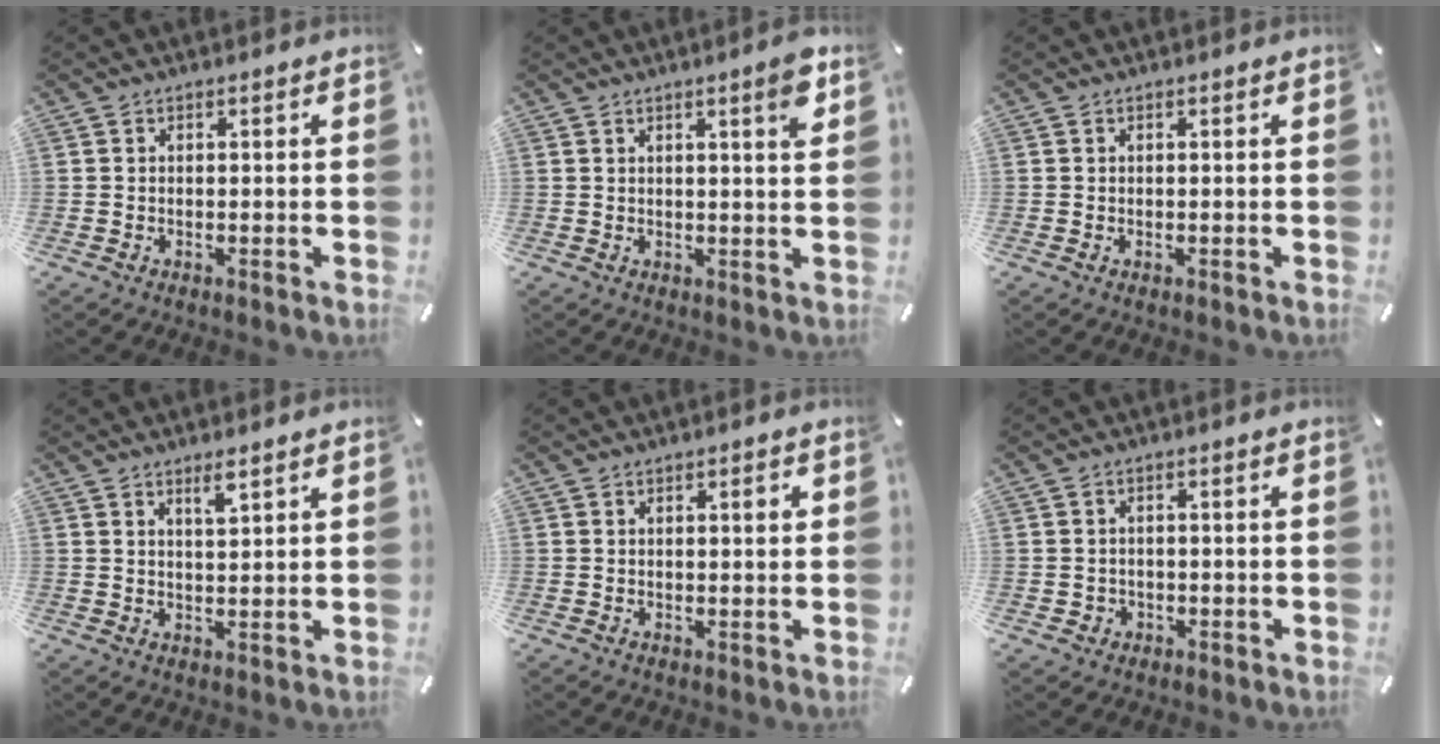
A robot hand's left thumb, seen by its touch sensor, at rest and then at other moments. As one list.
[{"total": 4.8, "force": [2.5, 0.4, 4.1], "torque": [-0.059, -0.010, 0.035]}, {"total": 0.0}, {"total": 3.3, "force": [2.5, 0.4, 2.1], "torque": [-0.037, -0.008, 0.043]}, {"total": 1.6, "force": [0.8, 0.4, 1.3], "torque": [-0.018, 0.000, 0.011]}, {"total": 1.8, "force": [-0.4, 1.7, 0.4], "torque": [-0.008, 0.006, -0.010]}]